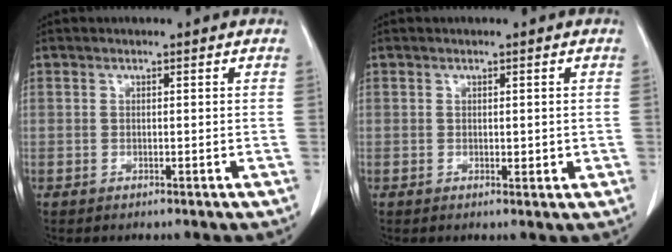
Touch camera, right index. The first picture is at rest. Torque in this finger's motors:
{"motor_torque": [0.00, 0.07, 0.05, 0.01]}